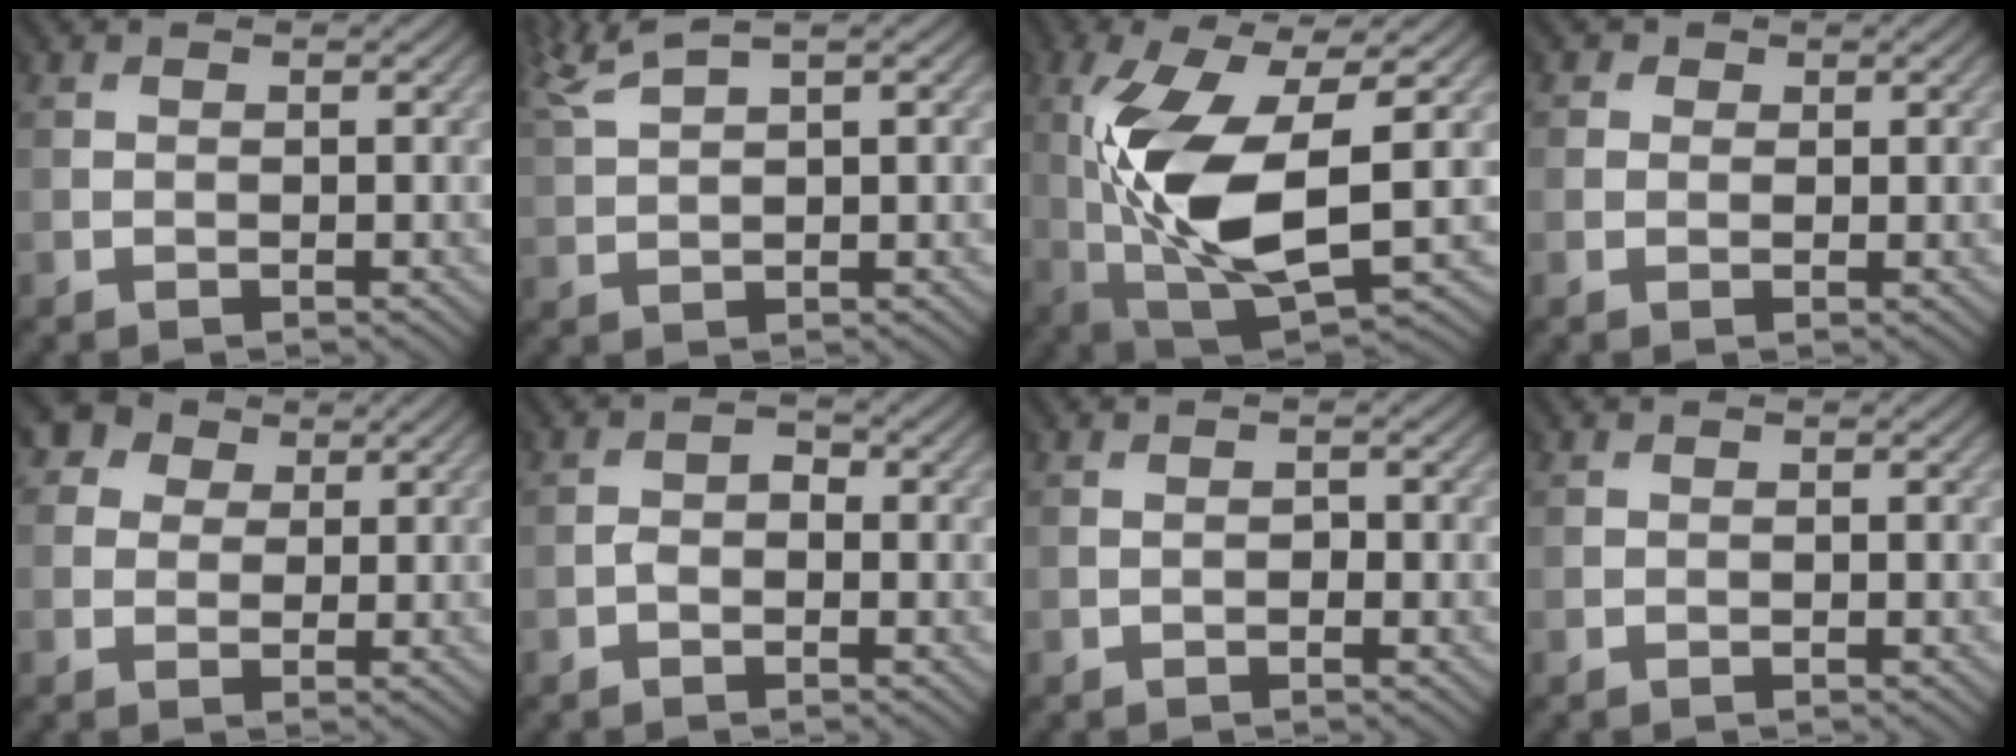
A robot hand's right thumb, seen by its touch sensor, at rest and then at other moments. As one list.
[{"total": 5.4, "force": [4.4, 0.5, 3.1], "torque": [-0.087, 0.022, 0.092]}, {"total": 12.6, "force": [0.0, 4.9, 11.7], "torque": [-0.261, -0.006, 0.010]}, {"total": 1.1, "force": [0.4, 1.0, -0.2], "torque": [-0.002, -0.002, 0.006]}, {"total": 5.8, "force": [3.0, 4.6, 2.0], "torque": [-0.081, 0.014, 0.039]}, {"total": 0.9, "force": [-0.8, 0.5, 0.3], "torque": [-0.008, 0.003, -0.016]}, {"total": 0.5, "force": [-0.4, -0.3, -0.1], "torque": [-0.001, 0.000, -0.003]}, {"total": 0.0}]